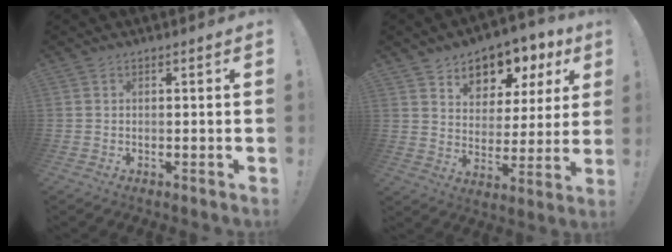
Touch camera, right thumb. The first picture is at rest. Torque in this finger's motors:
{"motor_torque": [0.02, 0.99, -0.08, 0.45, 0.12]}